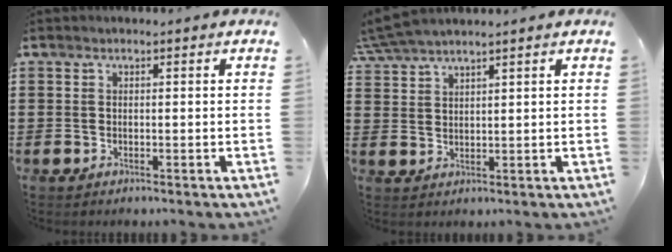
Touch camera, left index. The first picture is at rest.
{"total": 4.4, "force": [4.1, 0.1, 1.7], "torque": [-0.046, -0.006, 0.075]}